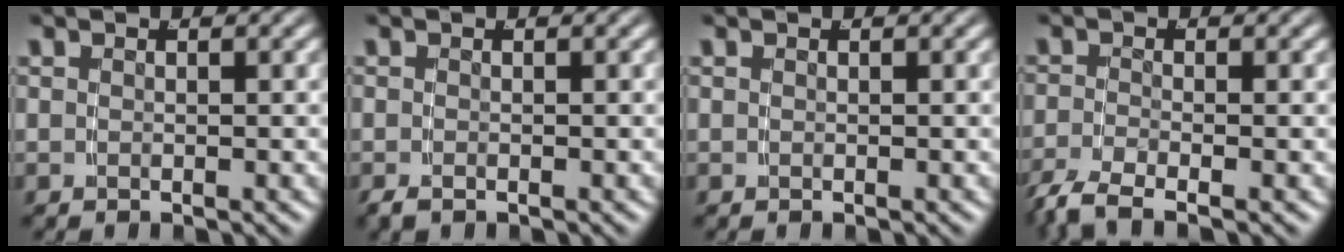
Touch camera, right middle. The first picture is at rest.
{"total": 0.9, "force": [-0.8, 0.1, 0.3], "torque": [-0.005, -0.008, -0.011]}
{"total": 0.0}
{"total": 4.2, "force": [-3.3, 1.2, 2.4], "torque": [-0.053, -0.020, -0.043]}